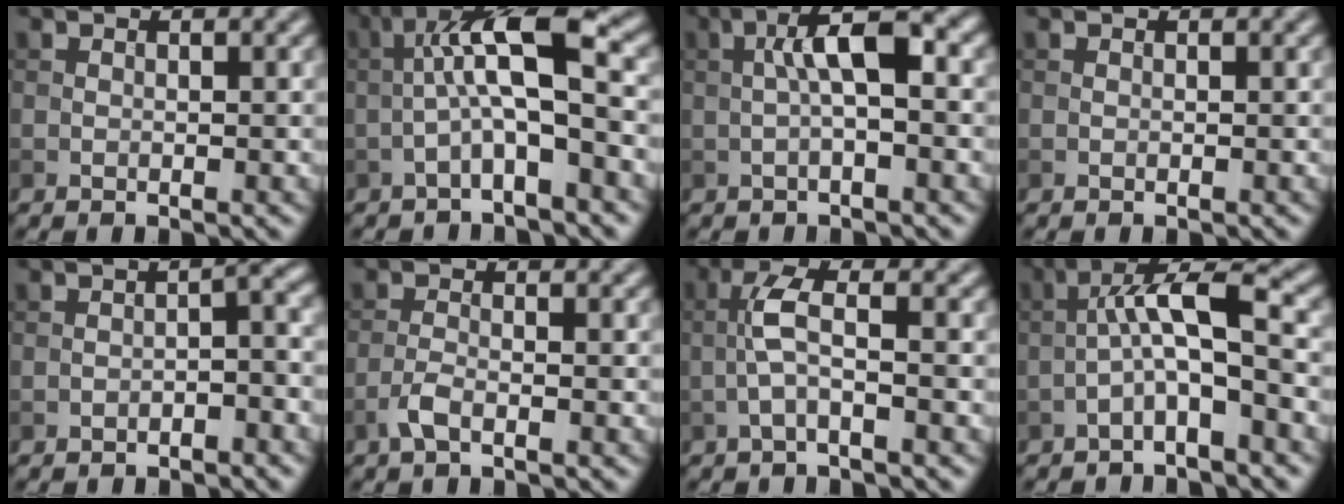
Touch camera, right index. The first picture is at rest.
{"total": 6.7, "force": [-0.8, 1.4, 6.5], "torque": [-0.115, 0.030, -0.024]}
{"total": 4.9, "force": [0.3, 1.2, 4.7], "torque": [-0.088, 0.017, -0.001]}
{"total": 0.0}
{"total": 2.3, "force": [-1.2, 0.5, 1.9], "torque": [-0.031, 0.009, -0.023]}
{"total": 1.8, "force": [-1.1, 0.5, 1.4], "torque": [-0.032, 0.002, -0.026]}
{"total": 2.9, "force": [-0.7, 0.6, 2.7], "torque": [-0.059, 0.013, -0.021]}
{"total": 4.9, "force": [-1.4, 0.9, 4.6], "torque": [-0.084, 0.026, -0.031]}